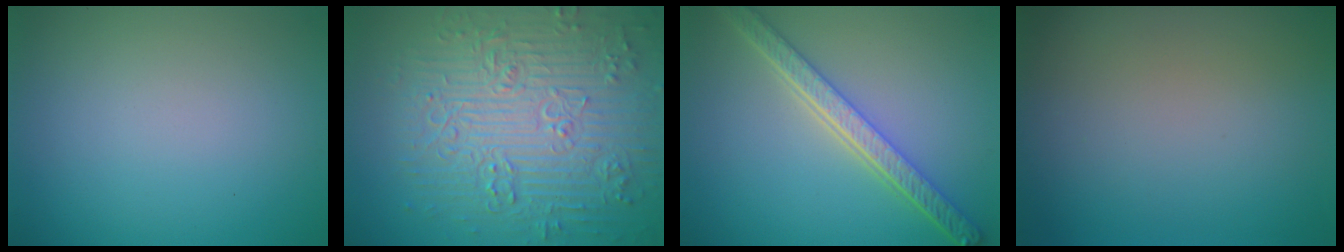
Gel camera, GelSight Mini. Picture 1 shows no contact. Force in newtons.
{"total": 9.3, "press": 6.9, "slide": 6.3}
{"total": 5.3, "press": 4.1, "slide": 3.4}
{"total": 0.0}